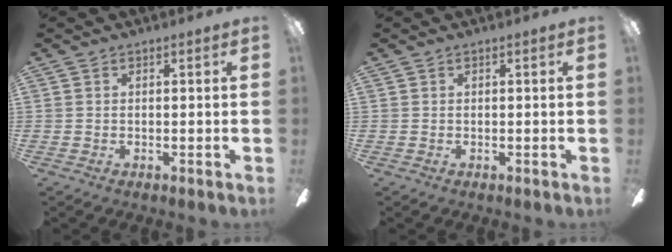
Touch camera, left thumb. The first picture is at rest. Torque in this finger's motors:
{"motor_torque": [0.00, 0.00, -0.04, 0.04, 0.00]}